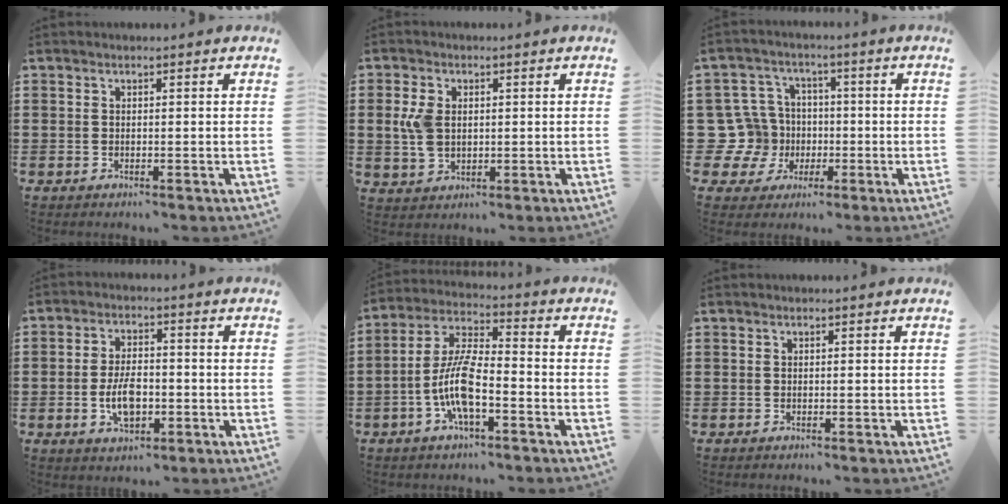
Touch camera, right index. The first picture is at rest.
{"total": 4.9, "force": [0.6, 3.2, 3.6], "torque": [-0.100, 0.003, 0.003]}
{"total": 10.0, "force": [-0.8, 9.5, 3.1], "torque": [-0.139, 0.012, -0.012]}
{"total": 5.9, "force": [-1.4, 3.3, 4.8], "torque": [-0.097, -0.001, -0.030]}
{"total": 9.2, "force": [-3.3, 2.8, 8.2], "torque": [-0.191, -0.008, -0.068]}
{"total": 0.0}